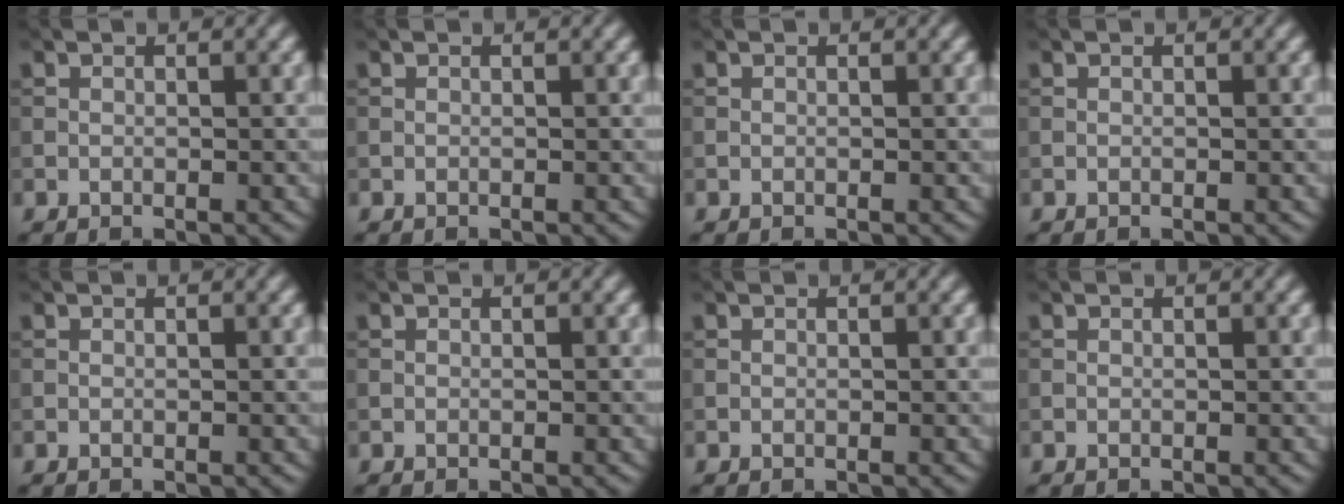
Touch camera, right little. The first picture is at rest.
{"total": 0.0}
{"total": 0.0}
{"total": 0.0}
{"total": 0.0}
{"total": 0.0}
{"total": 0.0}
{"total": 0.0}